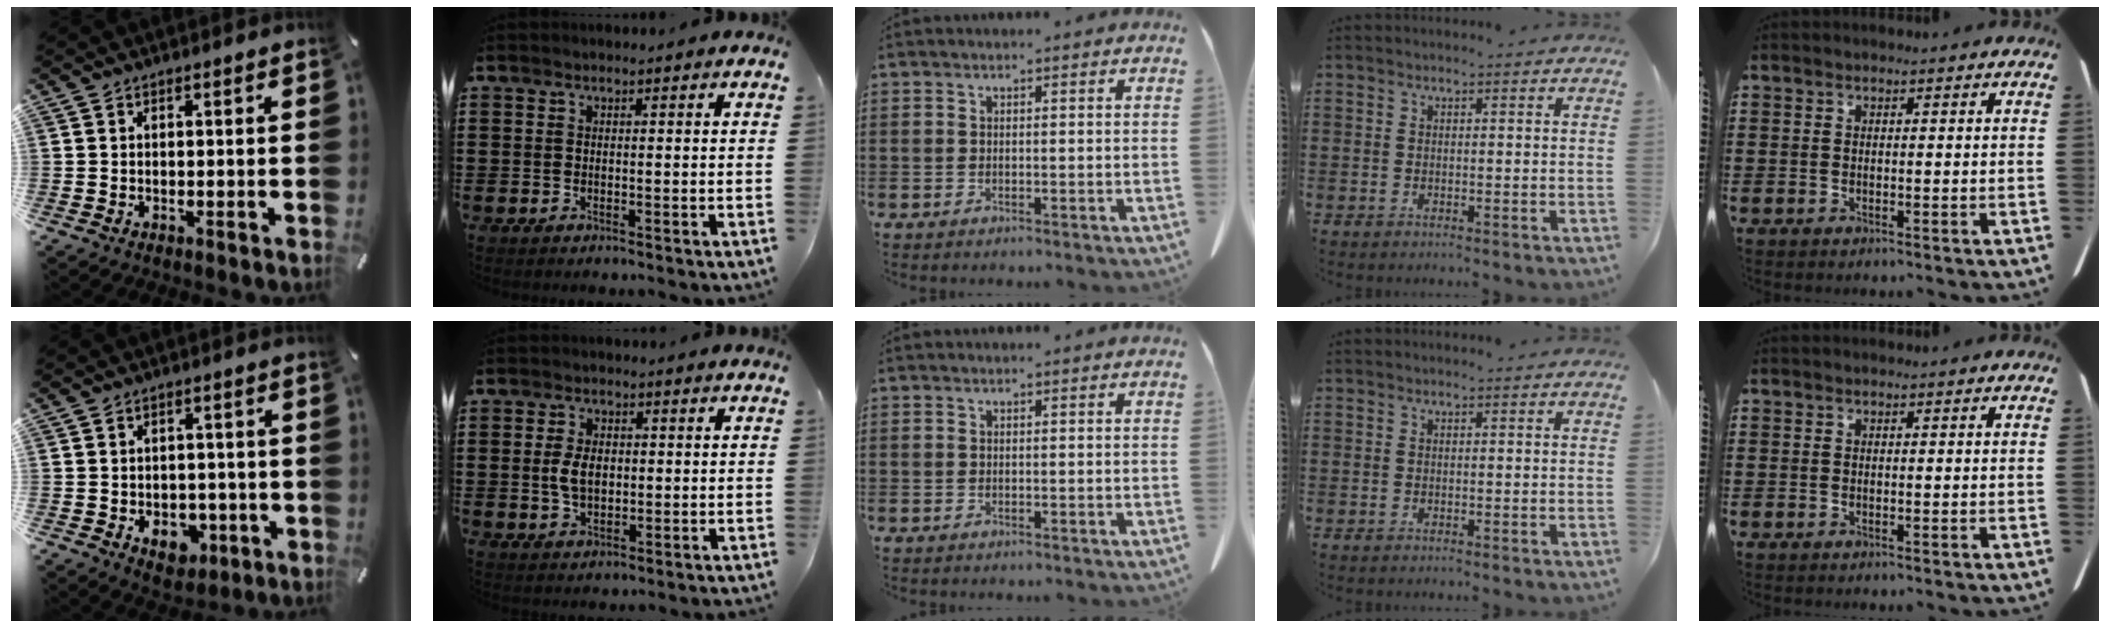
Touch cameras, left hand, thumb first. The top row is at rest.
{"thumb": {"total": 6.2, "force": [-2.0, 4.8, 3.3], "torque": [-0.042, 0.007, -0.034]}, "index": {"total": 4.3, "force": [0.2, 2.5, 3.5], "torque": [-0.077, 0.007, 0.001]}}